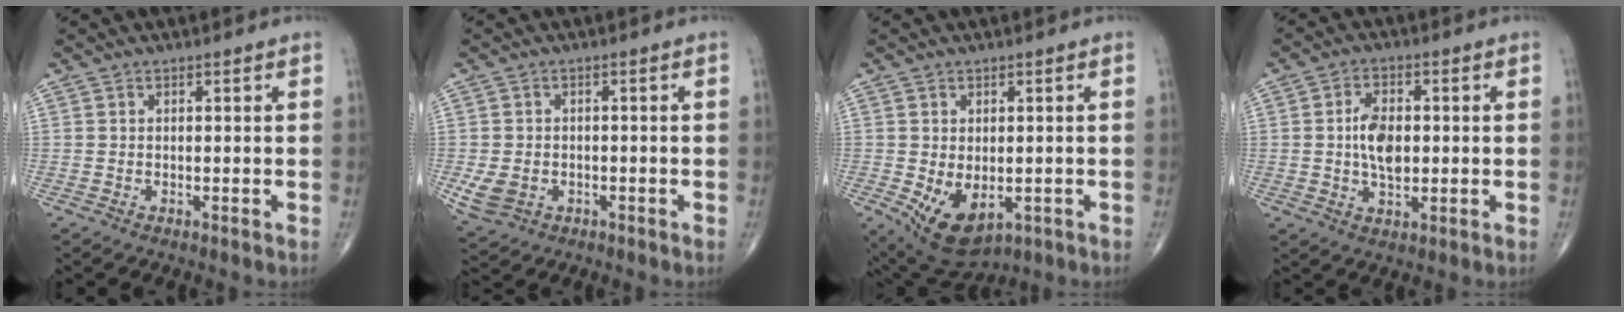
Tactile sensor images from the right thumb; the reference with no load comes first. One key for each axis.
{"total": 5.1, "fx": -1.5, "fy": 4.1, "fz": 2.8, "tx": -0.055, "ty": 0.002, "tz": -0.016}
{"total": 9.1, "fx": -2.1, "fy": 5.5, "fz": 6.9, "tx": -0.103, "ty": -0.012, "tz": -0.015}
{"total": 7.1, "fx": 0.2, "fy": 4.1, "fz": 5.8, "tx": -0.093, "ty": 0.000, "tz": 0.000}